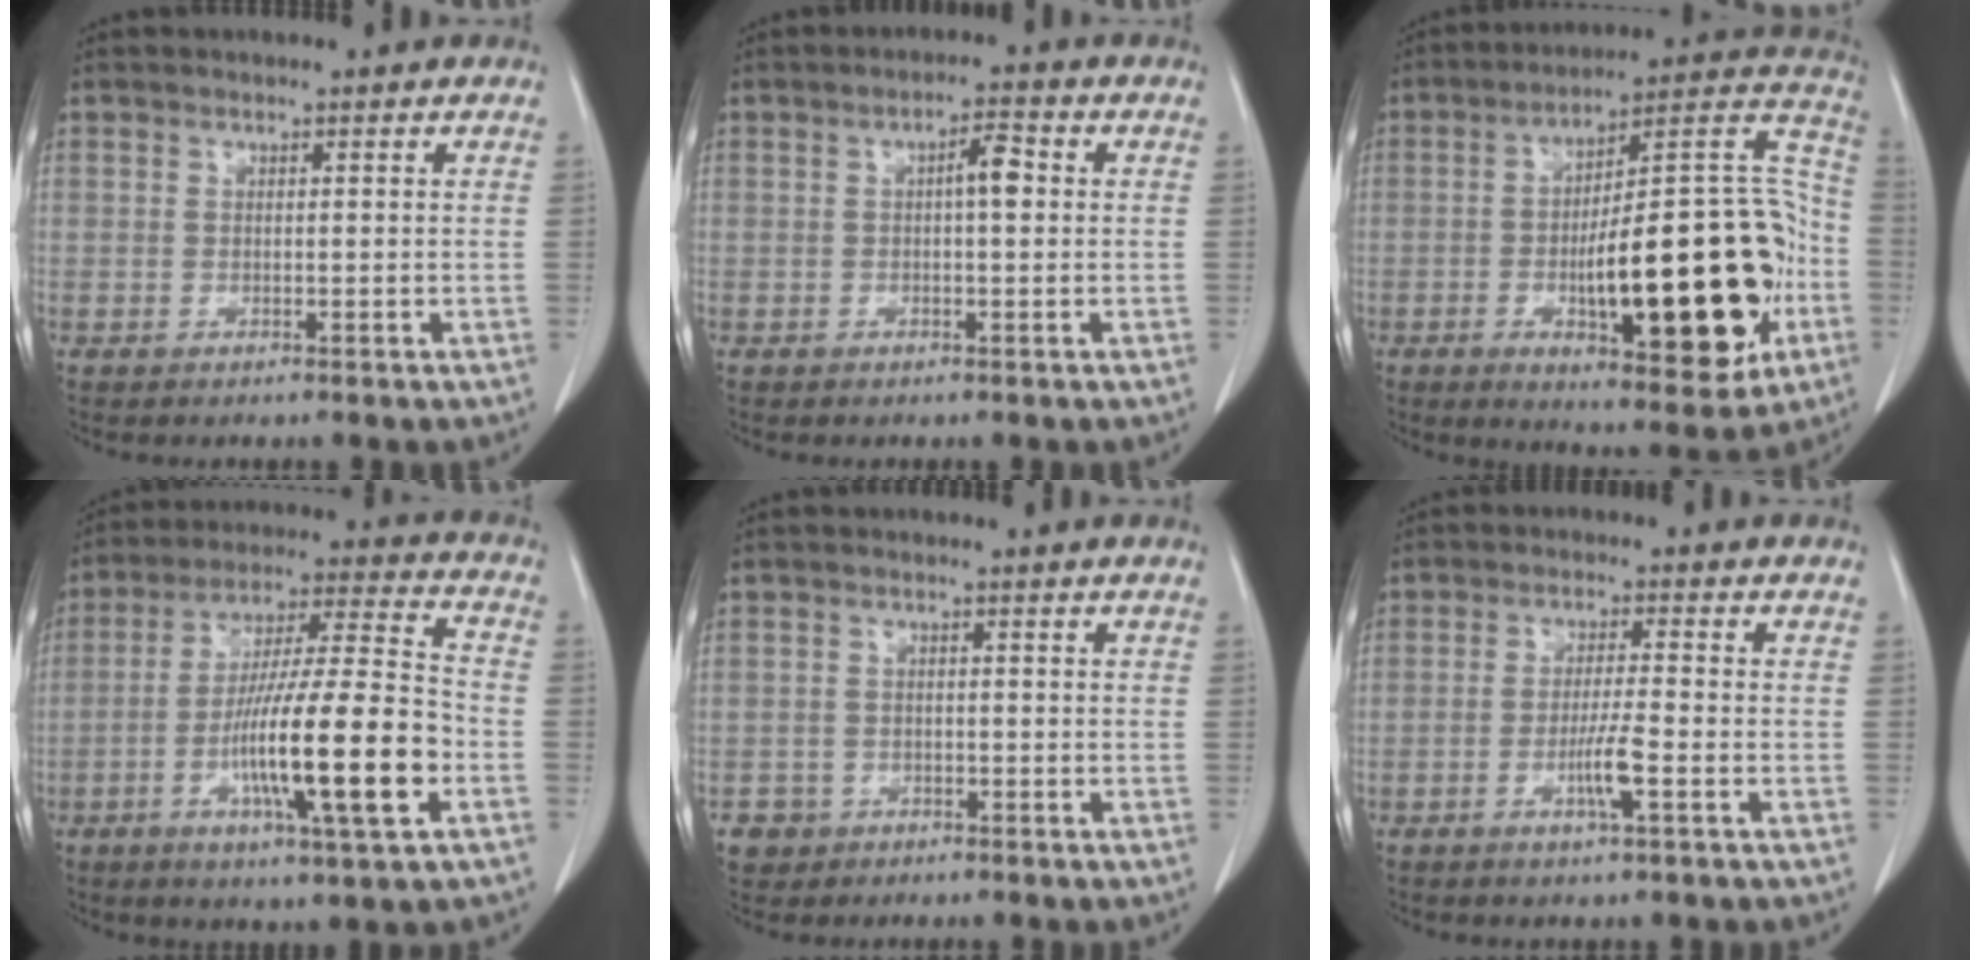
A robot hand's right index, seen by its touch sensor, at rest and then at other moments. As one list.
[{"total": 3.2, "force": [0.3, 0.7, 3.1], "torque": [-0.051, 0.009, 0.003]}, {"total": 27.1, "force": [-6.2, 7.3, 25.3], "torque": [-0.339, 0.022, -0.075]}, {"total": 17.9, "force": [-5.5, 1.0, 17.0], "torque": [-0.297, -0.007, -0.090]}, {"total": 3.1, "force": [-1.6, 2.7, -0.2], "torque": [0.004, 0.011, -0.030]}, {"total": 4.4, "force": [-1.8, -0.2, 4.0], "torque": [-0.078, -0.007, -0.033]}]